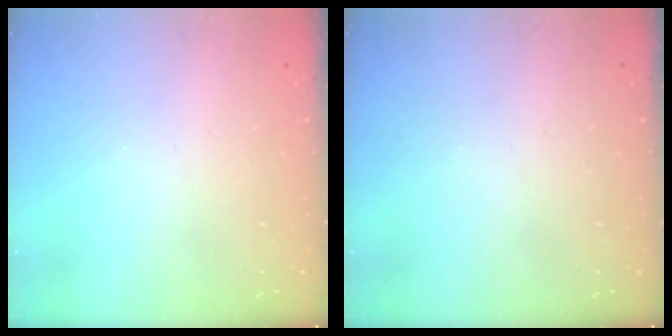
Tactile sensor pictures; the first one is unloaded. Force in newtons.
{"total": 0.0}